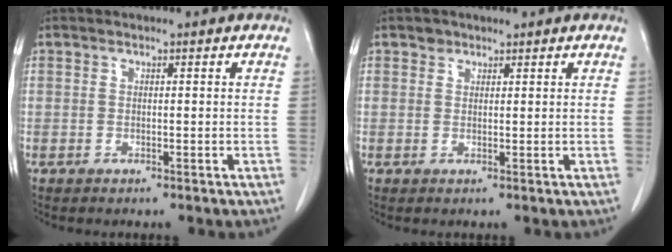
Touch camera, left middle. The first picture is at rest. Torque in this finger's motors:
{"motor_torque": [-0.14, 0.16, -0.12, 0.00]}